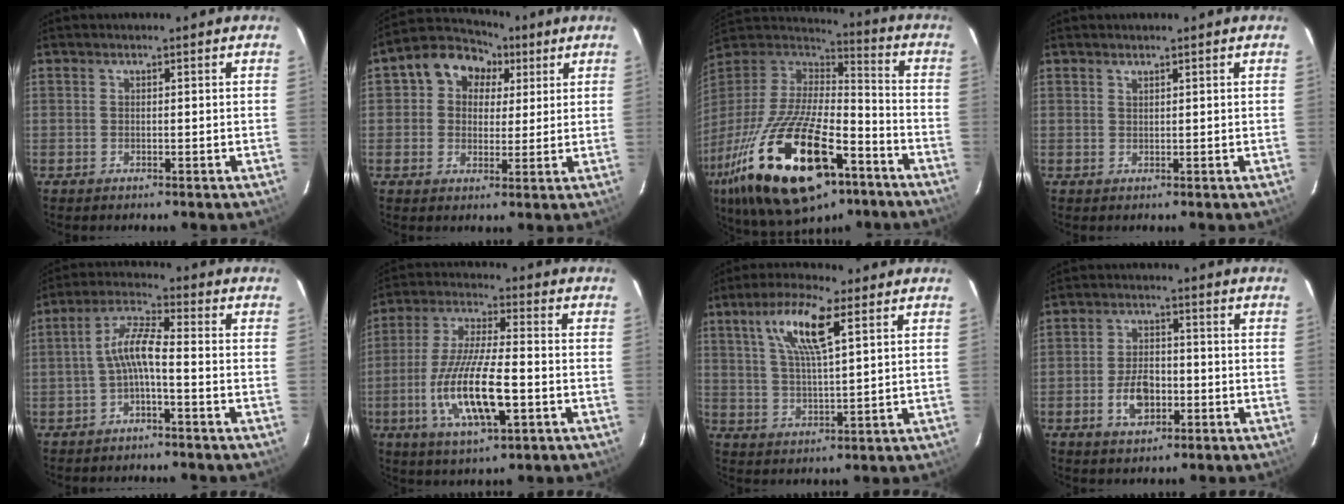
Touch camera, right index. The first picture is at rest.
{"total": 9.2, "force": [2.9, 7.9, 3.8], "torque": [-0.075, 0.035, 0.041]}
{"total": 31.9, "force": [-16.3, 13.3, 23.9], "torque": [-0.469, -0.045, -0.262]}
{"total": 0.6, "force": [0.6, 0.1, 0.2], "torque": [-0.004, 0.001, 0.011]}
{"total": 5.8, "force": [-2.1, 0.9, 5.3], "torque": [-0.123, 0.018, -0.039]}
{"total": 15.3, "force": [-4.4, 3.8, 14.1], "torque": [-0.290, -0.014, -0.080]}
{"total": 10.5, "force": [4.9, 2.5, 8.9], "torque": [-0.164, 0.014, 0.091]}
{"total": 7.0, "force": [-2.4, 4.1, 5.1], "torque": [-0.100, 0.008, -0.035]}